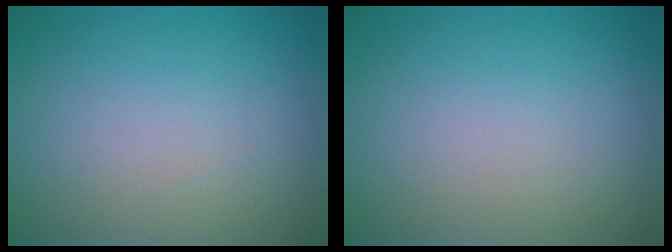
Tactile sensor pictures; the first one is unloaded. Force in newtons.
{"total": 0.0}